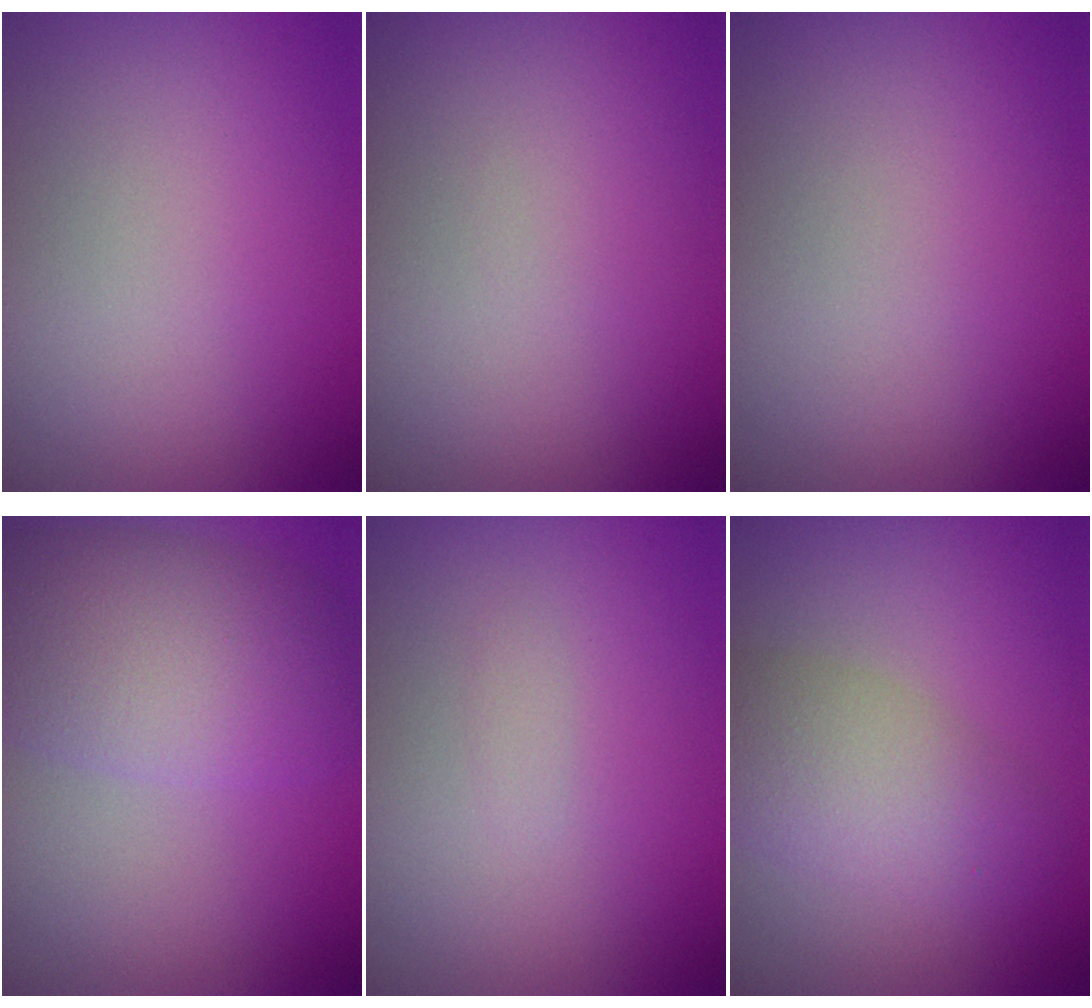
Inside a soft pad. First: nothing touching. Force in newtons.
{"total": 0.0}
{"total": 0.0}
{"total": 7.5, "press": 7.5, "slide": 0.1}
{"total": 0.5, "press": 0.5, "slide": 0.0}
{"total": 4.6, "press": 4.6, "slide": 0.2}